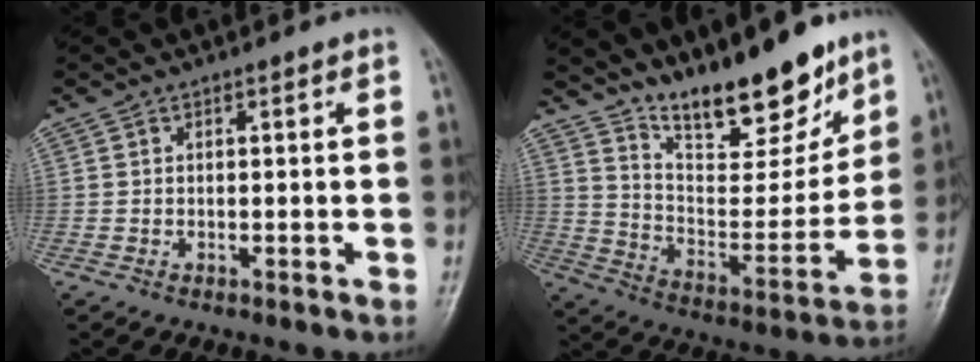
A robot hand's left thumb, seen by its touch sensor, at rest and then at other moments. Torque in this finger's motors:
{"motor_torque": [0.68, 0.28, 0.96, -1.81, 0.12]}